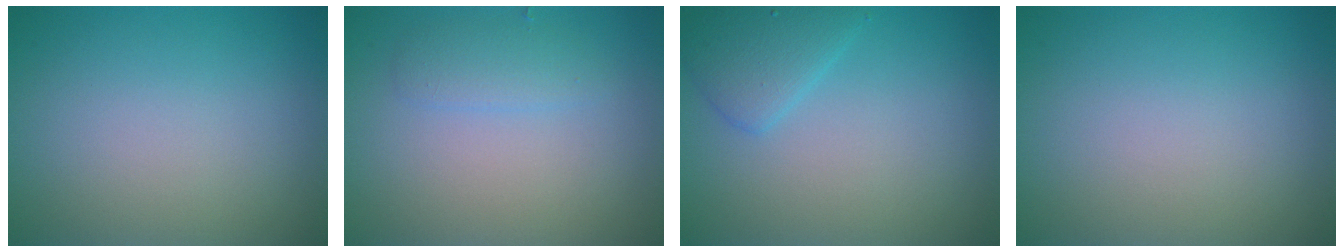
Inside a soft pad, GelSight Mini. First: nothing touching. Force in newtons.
{"total": 1.7, "press": 1.7, "slide": 0.2}
{"total": 2.6, "press": 2.6, "slide": 0.2}
{"total": 0.0}